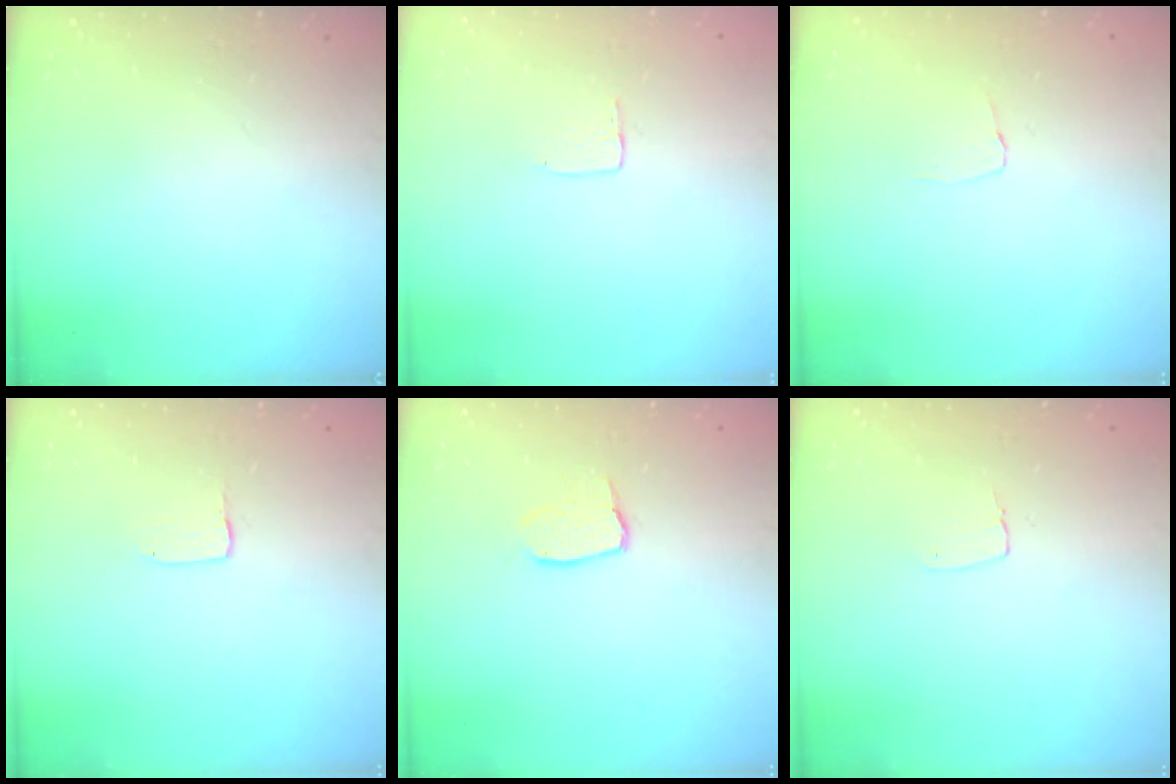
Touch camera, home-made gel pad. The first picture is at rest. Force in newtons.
{"total": 3.7, "press": 3.7, "slide": 0.1}
{"total": 2.9, "press": 2.8, "slide": 0.3}
{"total": 1.3, "press": 1.2, "slide": 0.1}
{"total": 6.1, "press": 6.0, "slide": 0.4}
{"total": 3.8, "press": 3.8, "slide": 0.2}